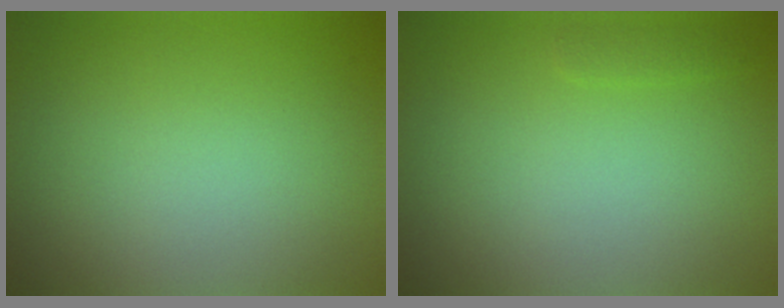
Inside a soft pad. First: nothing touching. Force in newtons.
{"total": 0.7, "press": 0.7, "slide": 0.1}